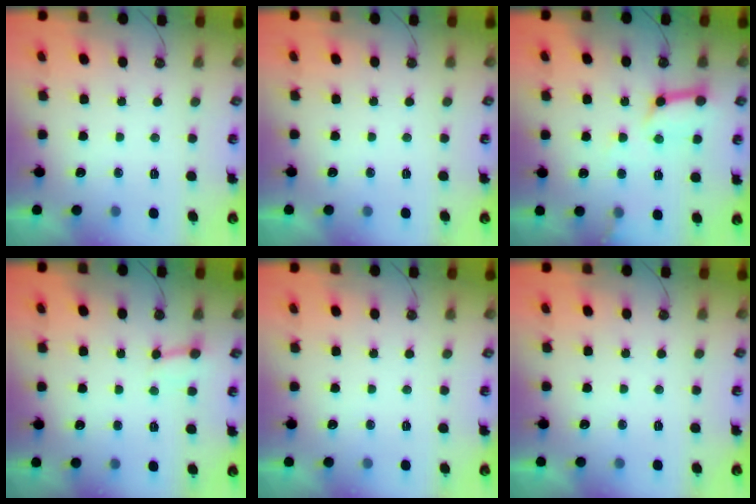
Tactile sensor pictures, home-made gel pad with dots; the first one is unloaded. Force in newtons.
{"total": 0.0}
{"total": 10.9, "press": 10.8, "slide": 1.5}
{"total": 2.6, "press": 2.6, "slide": 0.1}
{"total": 0.0}
{"total": 0.0}